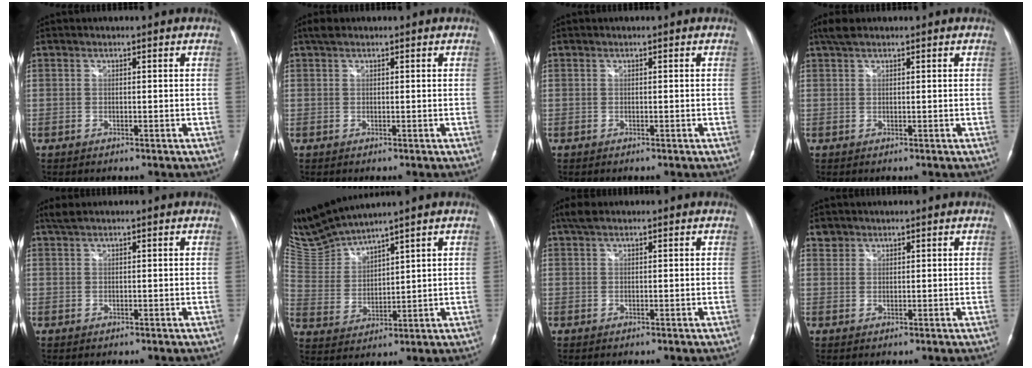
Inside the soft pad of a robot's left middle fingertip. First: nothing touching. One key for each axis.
{"total": 1.5, "fx": 1.2, "fy": 0.5, "fz": 0.7, "tx": -0.018, "ty": 0.015, "tz": 0.022}
{"total": 0.0}
{"total": 2.4, "fx": 1.9, "fy": 0.6, "fz": 1.4, "tx": -0.033, "ty": 0.016, "tz": 0.039}
{"total": 1.6, "fx": 1.4, "fy": 0.0, "fz": 0.9, "tx": -0.025, "ty": 0.014, "tz": 0.031}
{"total": 8.5, "fx": 8.2, "fy": -1.1, "fz": 1.7, "tx": -0.061, "ty": 0.002, "tz": 0.186}
{"total": 2.4, "fx": 1.8, "fy": 0.8, "fz": 1.4, "tx": -0.031, "ty": 0.017, "tz": 0.036}
{"total": 1.8, "fx": 1.3, "fy": 1.2, "fz": -0.2, "tx": 0.010, "ty": 0.007, "tz": 0.020}